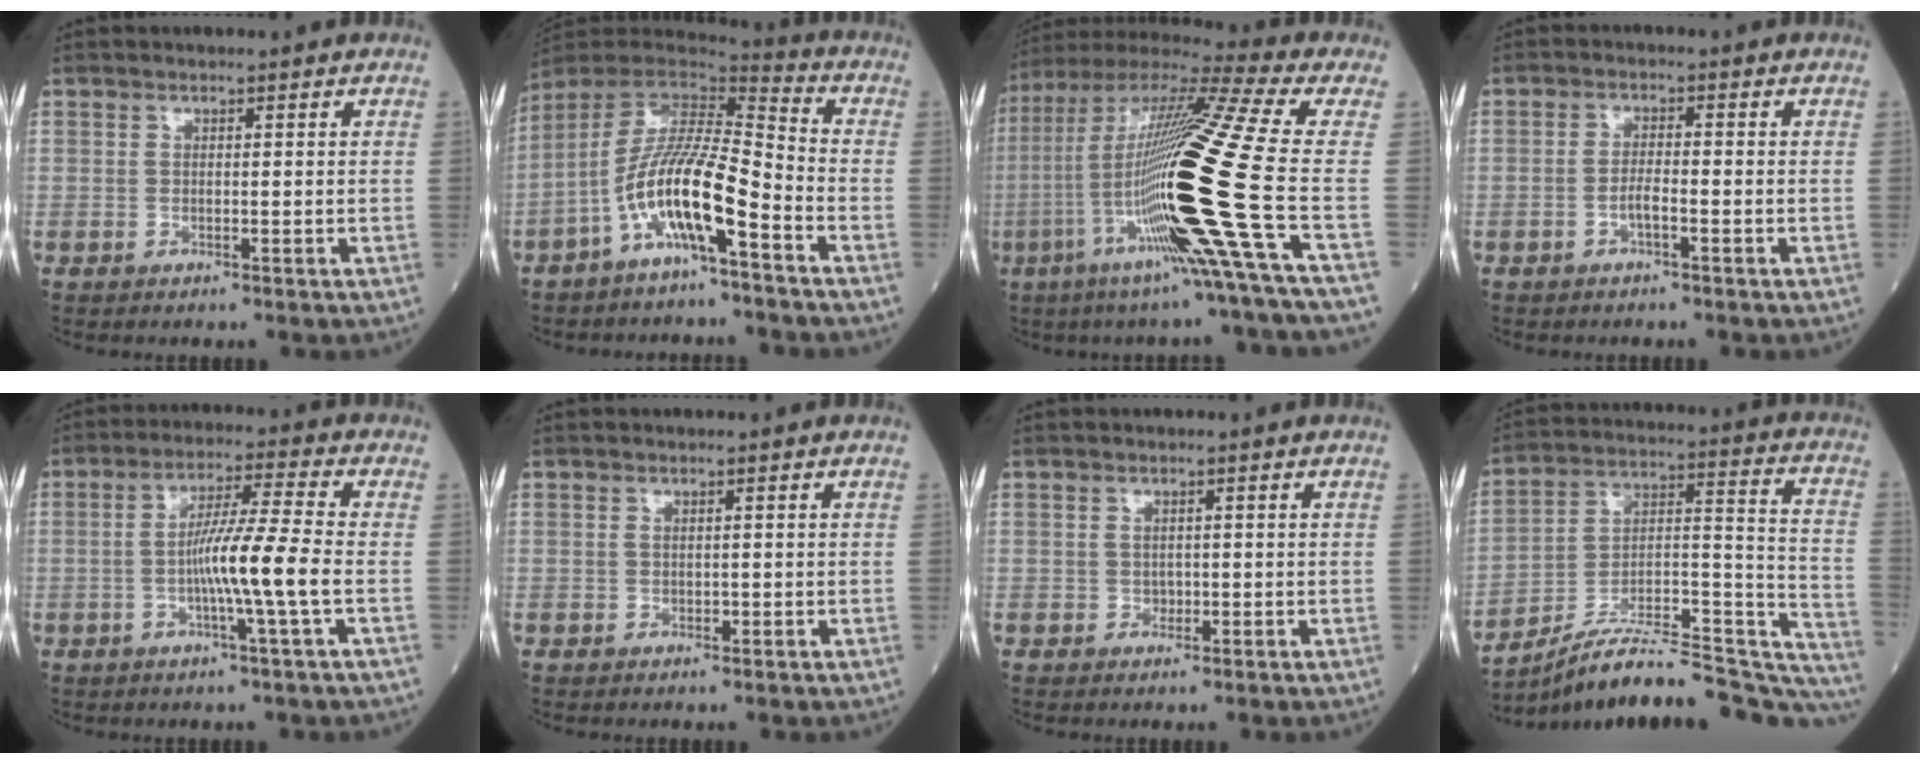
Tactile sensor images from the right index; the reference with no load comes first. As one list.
[{"total": 13.3, "force": [-6.2, 1.4, 11.6], "torque": [-0.229, 0.002, -0.119]}, {"total": 28.2, "force": [-6.3, -1.3, 27.4], "torque": [-0.525, -0.034, -0.144]}, {"total": 2.3, "force": [-1.0, 0.3, 2.1], "torque": [-0.037, 0.001, -0.022]}, {"total": 8.7, "force": [-1.8, -1.4, 8.4], "torque": [-0.154, -0.001, -0.036]}, {"total": 0.7, "force": [0.0, 0.4, 0.5], "torque": [-0.012, 0.000, 0.003]}, {"total": 0.8, "force": [-0.1, 0.7, 0.5], "torque": [-0.008, 0.001, -0.001]}, {"total": 27.3, "force": [-24.3, 3.8, 12.0], "torque": [-0.114, 0.034, -0.355]}]